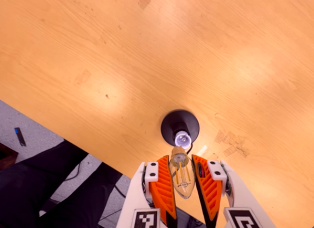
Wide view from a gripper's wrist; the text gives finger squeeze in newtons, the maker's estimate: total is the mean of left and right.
{"total": 16.9, "left": 18.9, "right": 15.0}